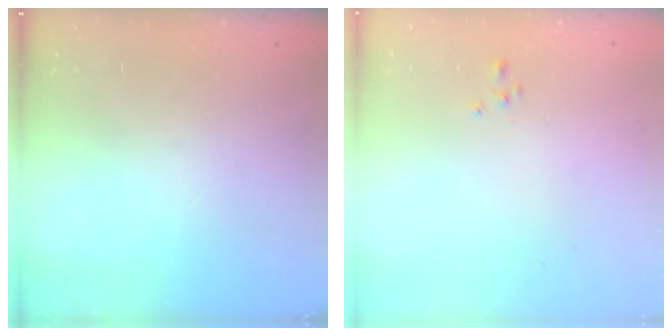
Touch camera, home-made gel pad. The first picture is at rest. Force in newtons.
{"total": 2.4, "press": 2.3, "slide": 0.6}